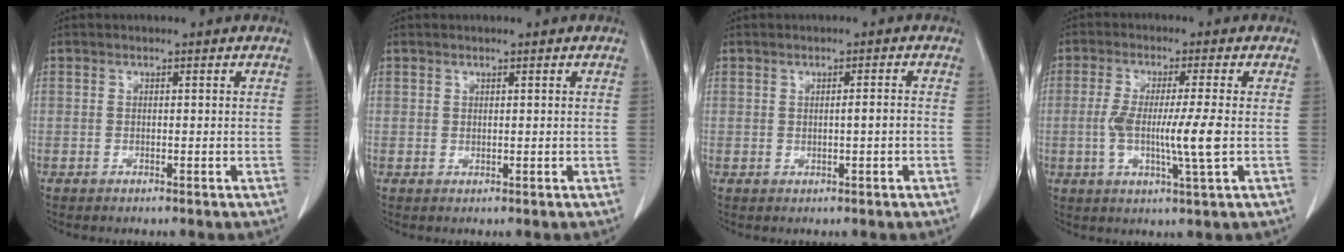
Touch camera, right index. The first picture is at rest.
{"total": 0.0}
{"total": 1.7, "force": [-0.1, 0.2, 1.7], "torque": [-0.033, 0.000, 0.000]}
{"total": 8.8, "force": [-1.0, 0.0, 8.7], "torque": [-0.167, -0.009, -0.021]}